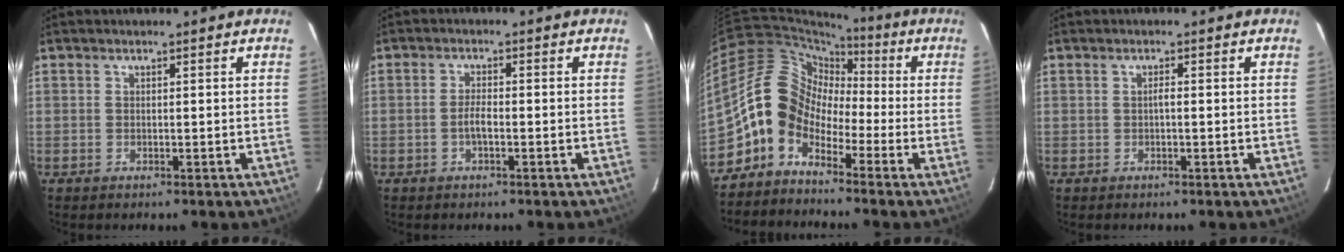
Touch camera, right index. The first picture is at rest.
{"total": 2.2, "force": [-0.9, 0.5, 2.0], "torque": [-0.041, 0.001, -0.019]}
{"total": 9.3, "force": [-4.2, 7.1, 4.3], "torque": [-0.072, 0.030, -0.108]}
{"total": 0.7, "force": [-0.2, 0.1, 0.7], "torque": [-0.011, 0.005, -0.004]}